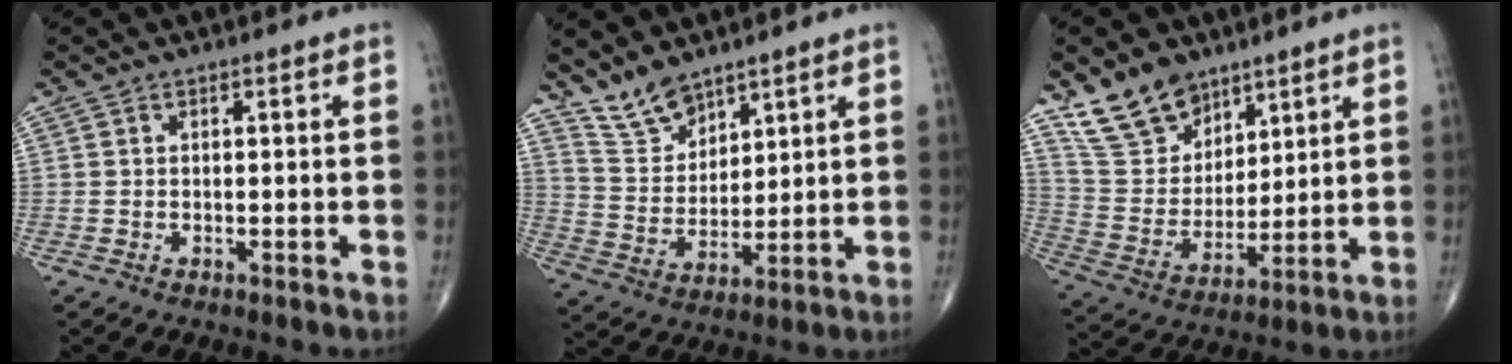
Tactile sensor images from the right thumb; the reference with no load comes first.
{"total": 8.1, "force": [6.7, 3.6, 2.7], "torque": [-0.035, -0.045, 0.142]}
{"total": 13.0, "force": [9.3, 7.8, 4.7], "torque": [-0.058, -0.054, 0.191]}